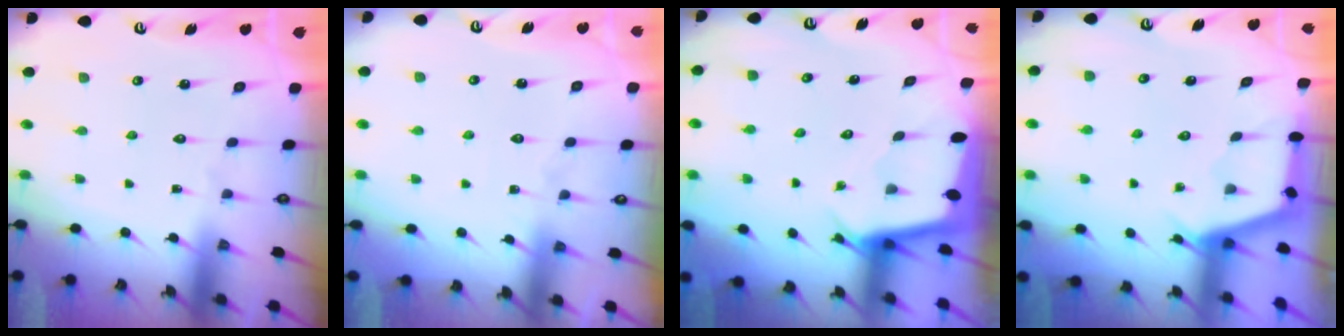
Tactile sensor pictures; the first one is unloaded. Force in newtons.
{"total": 2.6, "press": 2.6, "slide": 0.4}
{"total": 2.4, "press": 2.4, "slide": 0.2}
{"total": 2.9, "press": 2.9, "slide": 0.3}